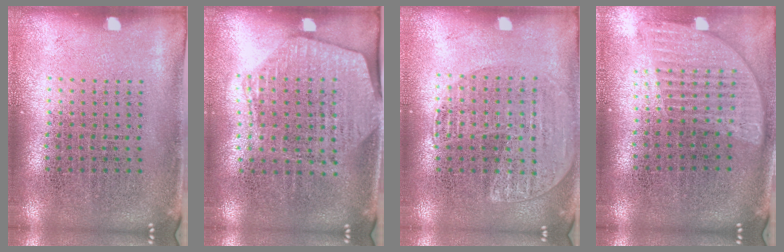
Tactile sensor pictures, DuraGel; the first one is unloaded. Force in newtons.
{"total": 1.7, "press": 1.5, "slide": 0.8}
{"total": 1.5, "press": 1.4, "slide": 0.4}
{"total": 1.2, "press": 1.2, "slide": 0.5}